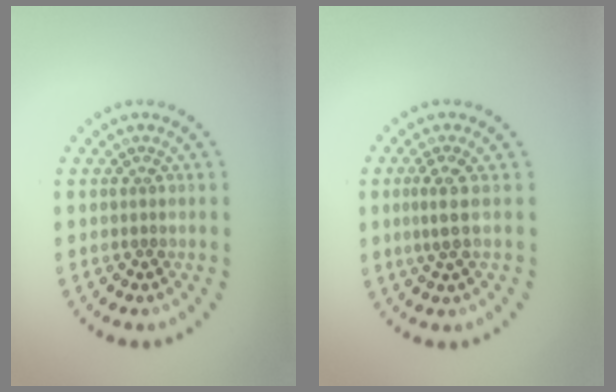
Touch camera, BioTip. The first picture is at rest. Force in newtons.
{"total": 2.1, "press": 1.6, "slide": 1.3}